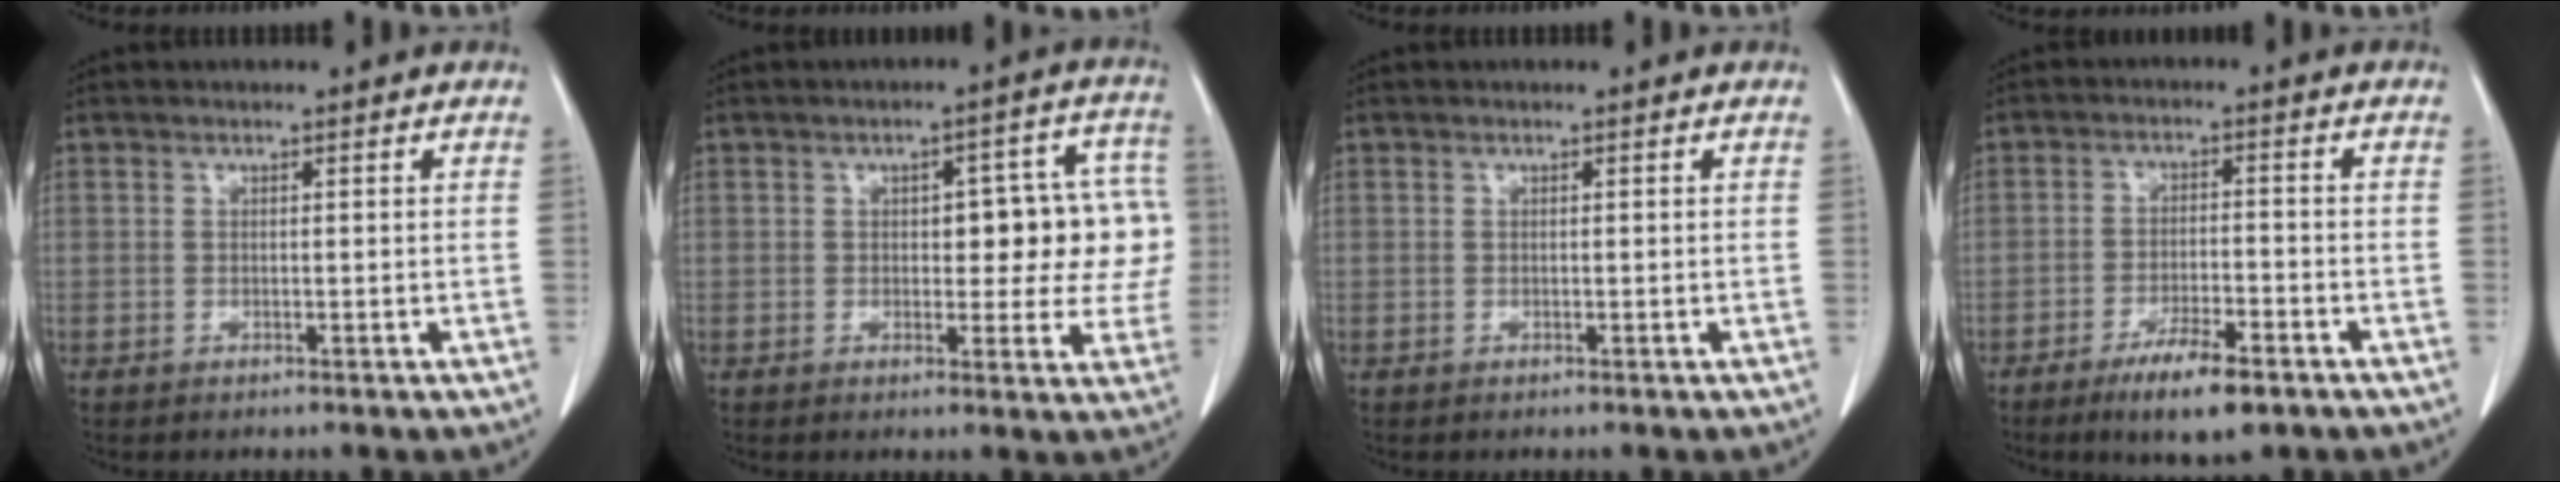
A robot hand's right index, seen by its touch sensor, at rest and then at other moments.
{"total": 10.6, "force": [0.7, 4.8, 9.5], "torque": [-0.090, 0.035, 0.010]}
{"total": 0.0}
{"total": 7.9, "force": [-5.2, 1.5, 5.9], "torque": [-0.104, -0.012, -0.083]}